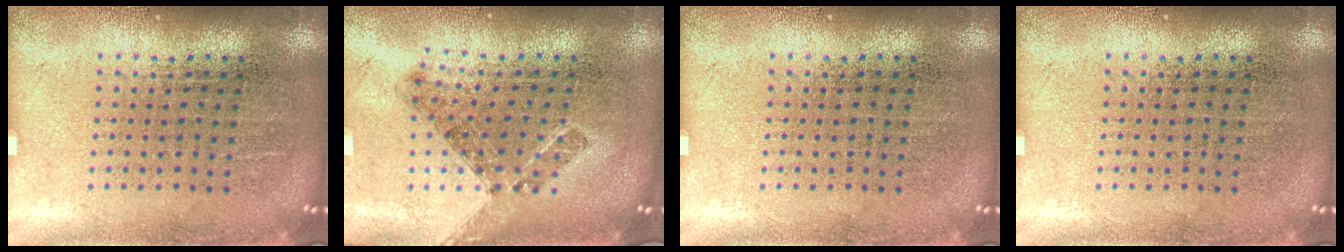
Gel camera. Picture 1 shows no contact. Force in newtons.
{"total": 0.8, "press": 0.7, "slide": 0.4}
{"total": 0.0}
{"total": 0.0}